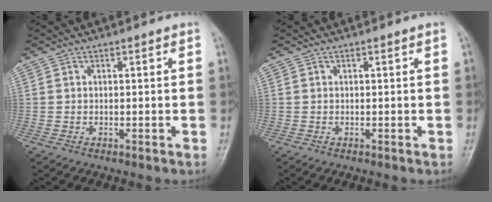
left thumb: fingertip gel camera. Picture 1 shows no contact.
{"total": 0.0}